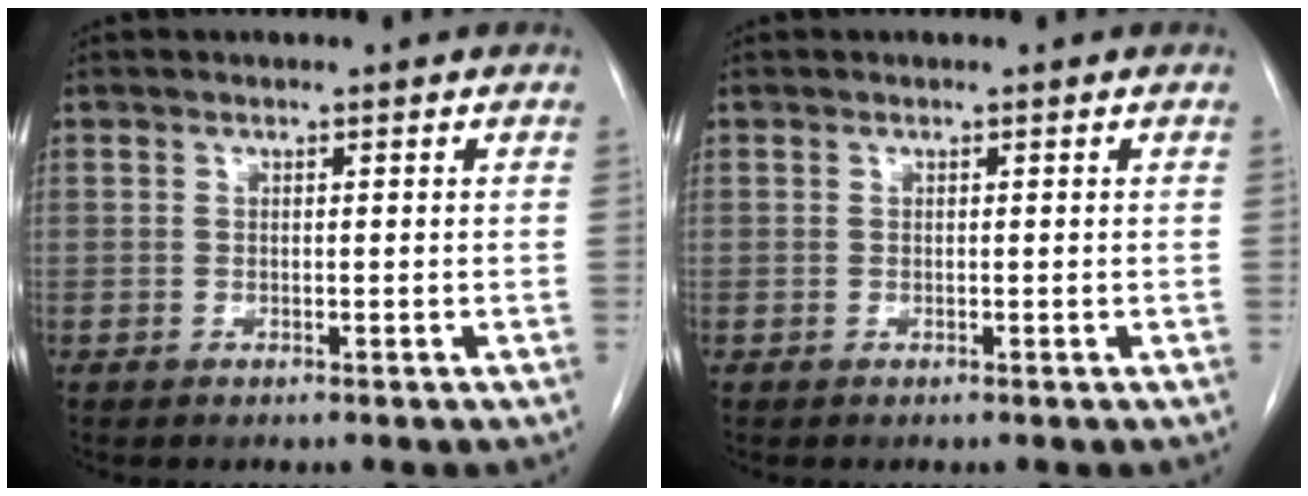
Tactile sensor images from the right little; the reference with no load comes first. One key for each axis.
{"total": 0.0}